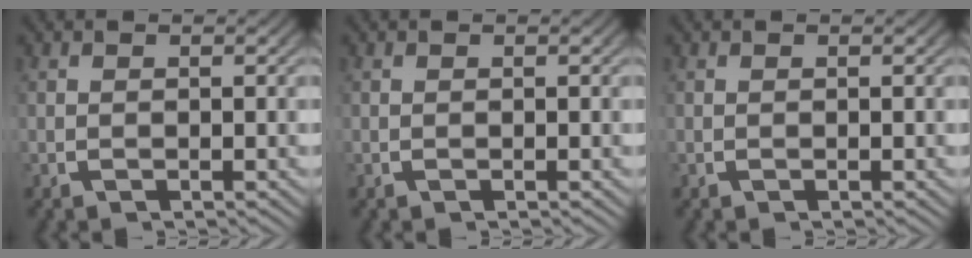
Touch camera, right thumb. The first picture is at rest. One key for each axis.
{"total": 0.0}
{"total": 0.0}